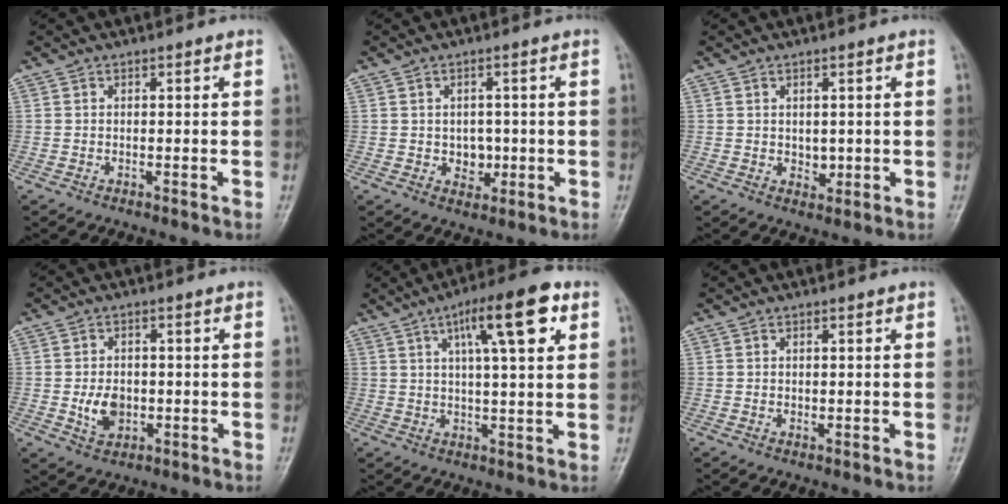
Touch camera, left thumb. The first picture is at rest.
{"total": 3.9, "force": [-0.3, 3.1, 2.3], "torque": [-0.012, 0.002, 0.002]}
{"total": 2.4, "force": [0.2, 1.7, 1.6], "torque": [-0.015, -0.006, 0.009]}
{"total": 5.3, "force": [-0.7, 3.8, 3.6], "torque": [-0.050, -0.002, -0.008]}
{"total": 13.1, "force": [5.5, 3.3, 11.4], "torque": [-0.163, -0.002, 0.081]}
{"total": 0.8, "force": [0.3, 0.4, 0.6], "torque": [-0.010, -0.003, 0.008]}